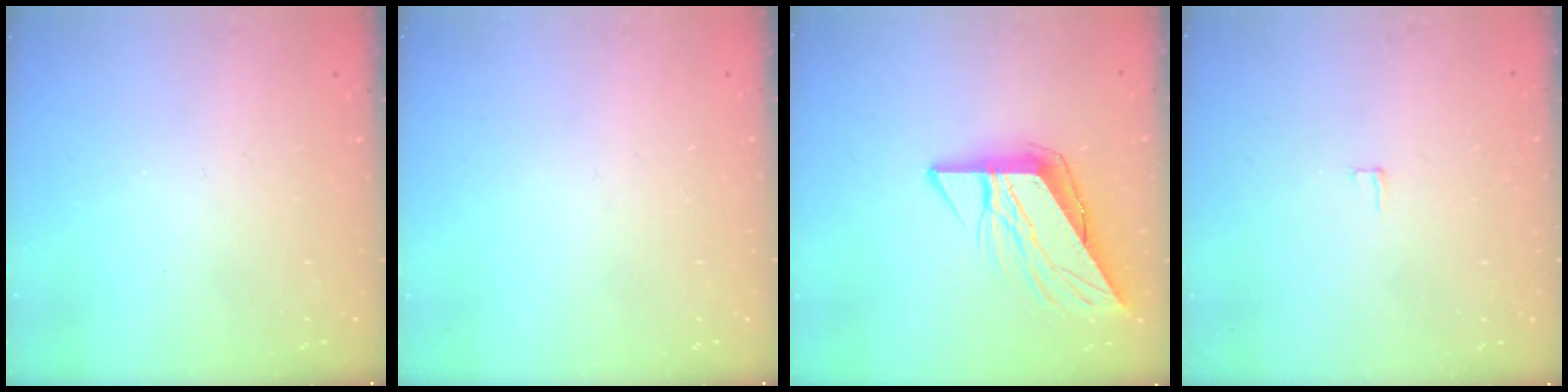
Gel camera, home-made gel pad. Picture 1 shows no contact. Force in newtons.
{"total": 0.0}
{"total": 10.2, "press": 10.1, "slide": 1.3}
{"total": 2.0, "press": 2.0, "slide": 0.2}